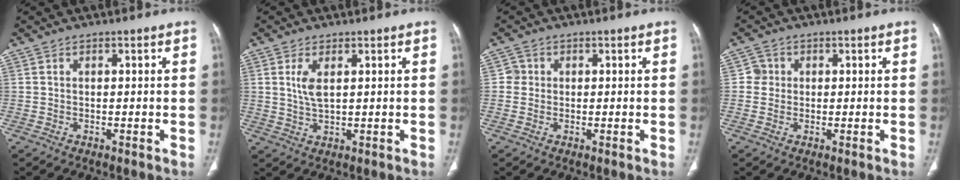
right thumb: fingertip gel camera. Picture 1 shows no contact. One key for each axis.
{"total": 3.9, "fx": 1.2, "fy": 1.6, "fz": 3.4, "tx": -0.074, "ty": -0.007, "tz": 0.030}
{"total": 1.9, "fx": 0.1, "fy": 1.8, "fz": 0.3, "tx": 0.007, "ty": 0.005, "tz": -0.003}
{"total": 2.5, "fx": 0.3, "fy": 2.5, "fz": 0.3, "tx": 0.012, "ty": 0.006, "tz": -0.001}